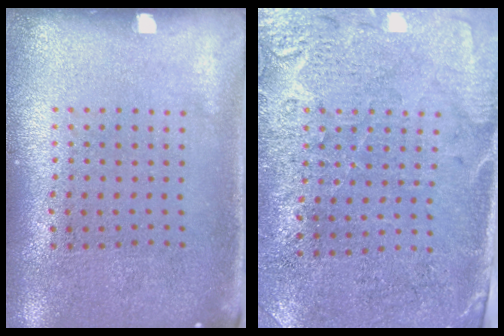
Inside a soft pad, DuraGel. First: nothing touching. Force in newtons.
{"total": 2.9, "press": 2.6, "slide": 1.2}